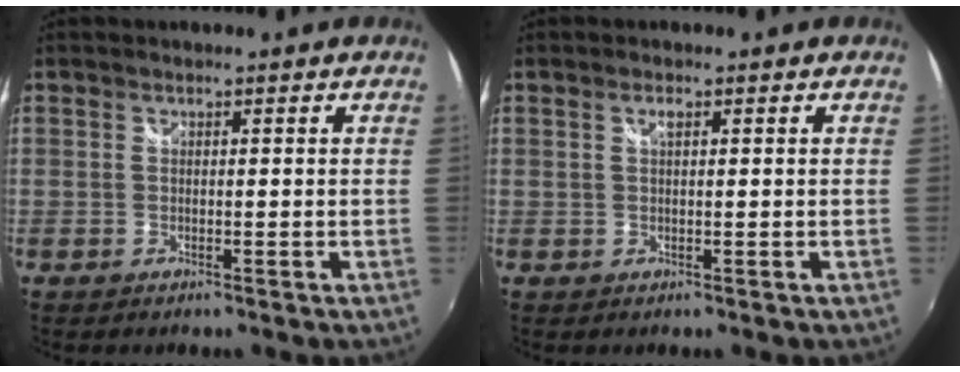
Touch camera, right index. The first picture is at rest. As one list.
[{"total": 1.0, "force": [0.6, 0.2, 0.8], "torque": [-0.015, 0.002, 0.008]}]